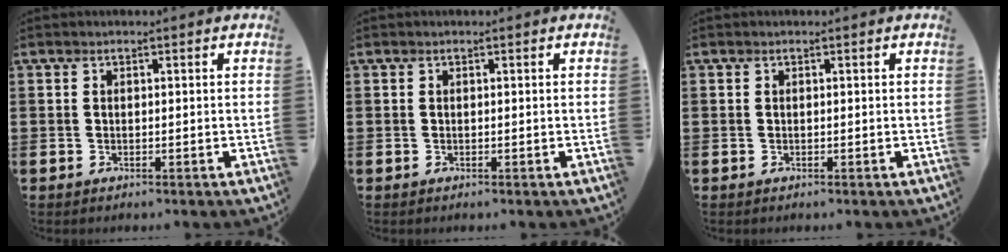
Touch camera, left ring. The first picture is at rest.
{"total": 0.0}
{"total": 0.0}